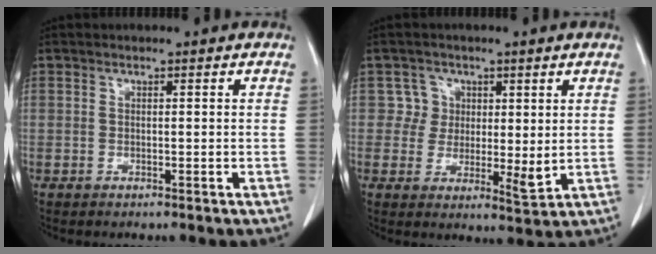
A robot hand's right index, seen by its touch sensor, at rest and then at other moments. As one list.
[{"total": 5.1, "force": [1.8, 4.4, 1.8], "torque": [-0.020, -0.005, 0.031]}]